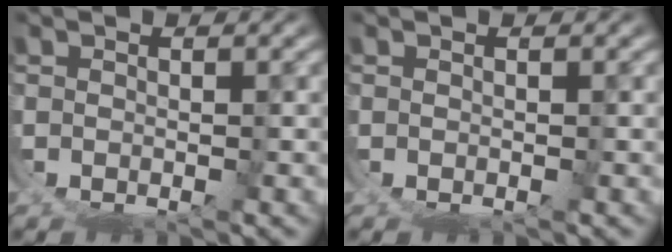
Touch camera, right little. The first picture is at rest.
{"total": 0.0}